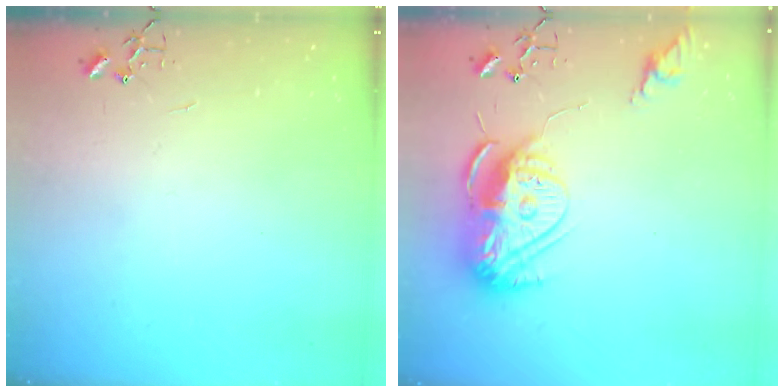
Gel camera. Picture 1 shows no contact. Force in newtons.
{"total": 15.2, "press": 15.2, "slide": 1.4}